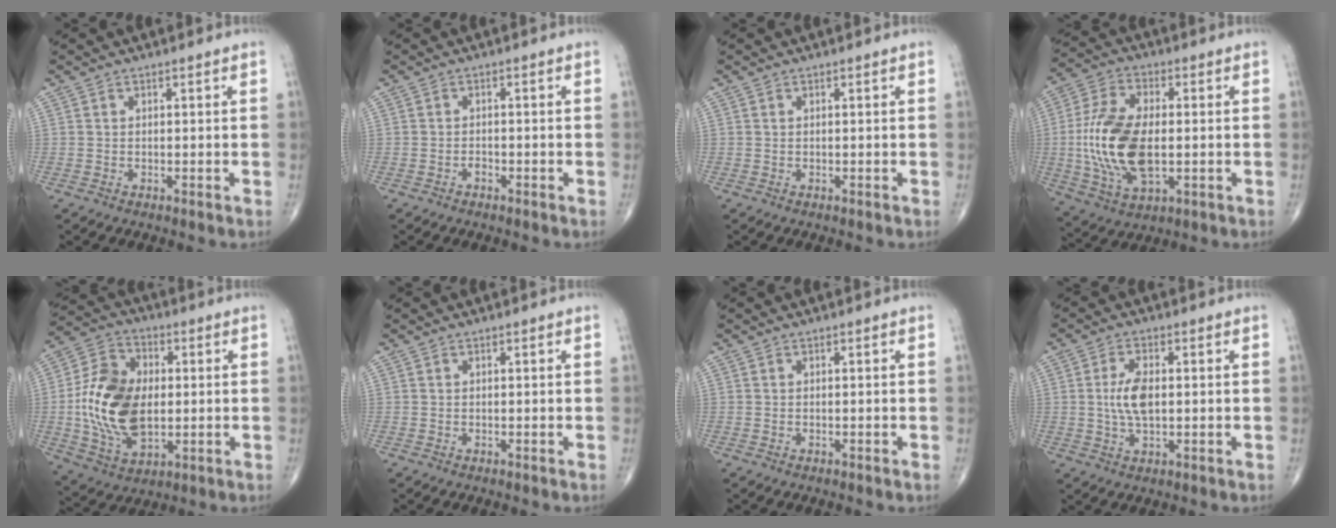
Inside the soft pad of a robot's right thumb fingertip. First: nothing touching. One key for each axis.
{"total": 0.9, "fx": -0.7, "fy": 0.5, "fz": 0.3, "tx": -0.002, "ty": 0.004, "tz": -0.014}
{"total": 0.0}
{"total": 17.0, "fx": -1.0, "fy": 8.9, "fz": 14.5, "tx": -0.294, "ty": 0.000, "tz": -0.016}
{"total": 18.0, "fx": -0.3, "fy": 11.4, "fz": 13.9, "tx": -0.247, "ty": 0.007, "tz": -0.001}
{"total": 0.0}
{"total": 0.0}
{"total": 6.3, "fx": 0.3, "fy": 3.0, "fz": 5.5, "tx": -0.111, "ty": 0.000, "tz": 0.003}